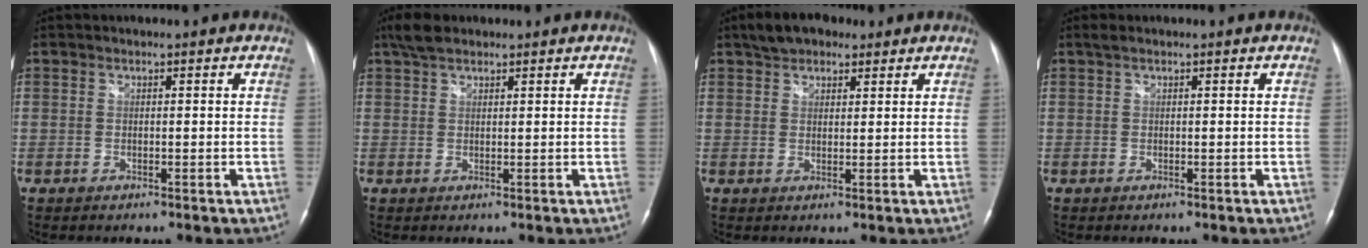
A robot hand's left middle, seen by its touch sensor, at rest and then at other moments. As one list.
[{"total": 3.4, "force": [2.6, 1.4, 1.7], "torque": [-0.039, 0.017, 0.051]}, {"total": 5.8, "force": [4.1, 3.0, 2.8], "torque": [-0.049, 0.023, 0.070]}, {"total": 0.8, "force": [0.6, 0.2, 0.6], "torque": [-0.016, 0.020, 0.012]}]